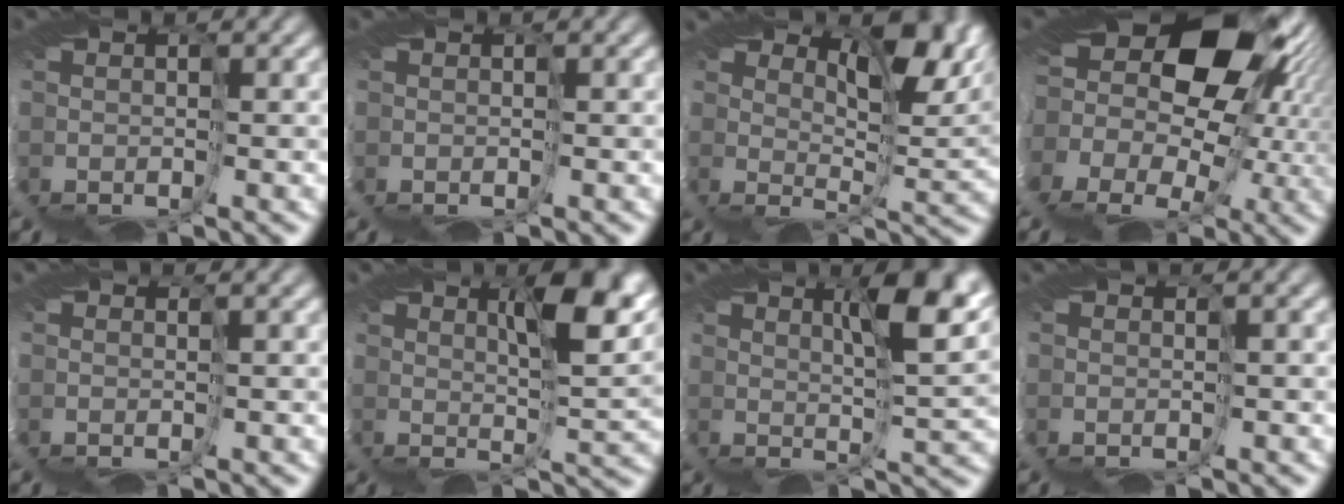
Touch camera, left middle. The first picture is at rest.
{"total": 0.0}
{"total": 9.1, "force": [6.1, 3.0, 6.1], "torque": [-0.103, -0.007, 0.114]}
{"total": 14.7, "force": [6.2, 8.5, 10.3], "torque": [-0.171, -0.006, 0.096]}
{"total": 1.5, "force": [-0.3, -1.2, -0.7], "torque": [0.019, 0.000, 0.003]}
{"total": 6.8, "force": [5.1, -1.3, 4.3], "torque": [-0.090, 0.005, 0.080]}
{"total": 6.4, "force": [5.0, -2.2, 3.4], "torque": [-0.063, 0.009, 0.077]}
{"total": 1.8, "force": [-0.5, -1.6, -0.6], "torque": [0.015, -0.001, 0.005]}